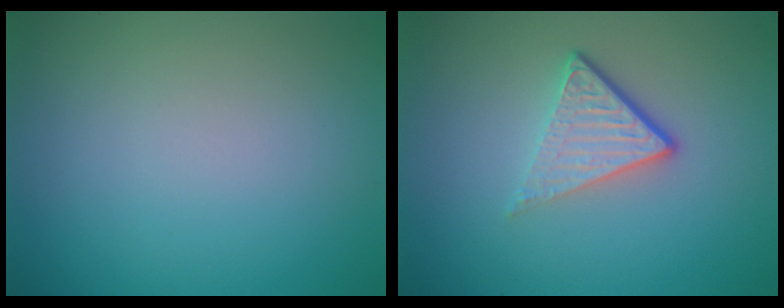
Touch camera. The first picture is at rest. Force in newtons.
{"total": 4.1, "press": 2.6, "slide": 3.2}